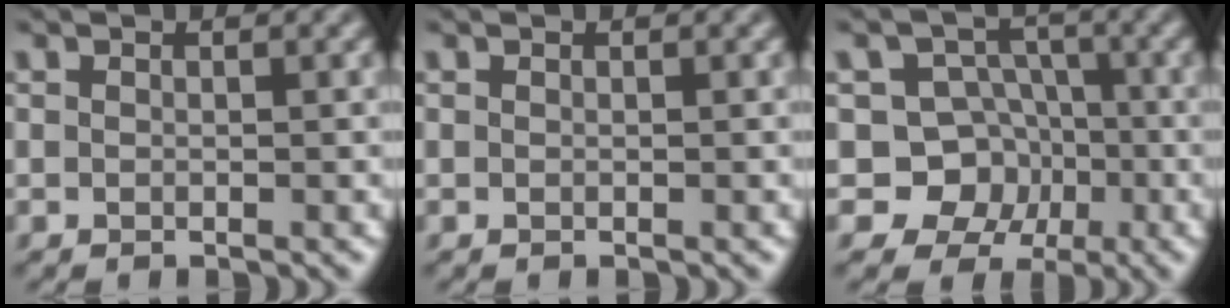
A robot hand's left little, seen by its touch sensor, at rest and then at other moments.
{"total": 0.0}
{"total": 7.6, "force": [-2.5, 6.8, 2.5], "torque": [-0.020, 0.016, -0.072]}